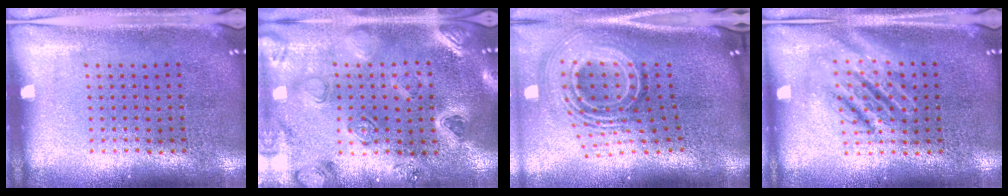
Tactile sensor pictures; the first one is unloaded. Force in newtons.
{"total": 2.2, "press": 2.2, "slide": 0.3}
{"total": 2.9, "press": 1.8, "slide": 2.2}
{"total": 2.4, "press": 2.4, "slide": 0.3}